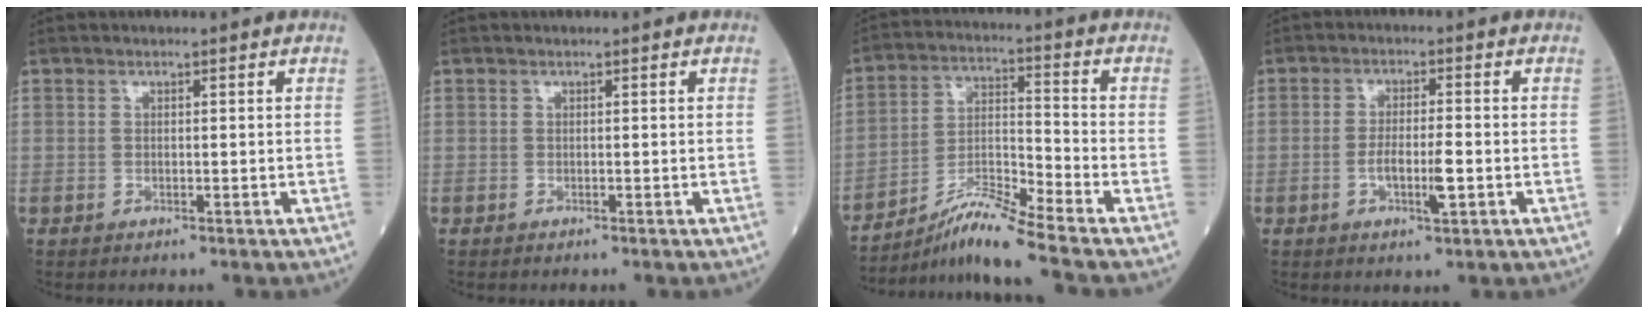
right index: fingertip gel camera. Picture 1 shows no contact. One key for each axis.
{"total": 0.0}
{"total": 9.4, "fx": -8.1, "fy": -2.1, "fz": 4.2, "tx": -0.089, "ty": -0.012, "tz": -0.150}
{"total": 4.6, "fx": -1.3, "fy": 0.6, "fz": 4.4, "tx": -0.079, "ty": -0.003, "tz": -0.023}